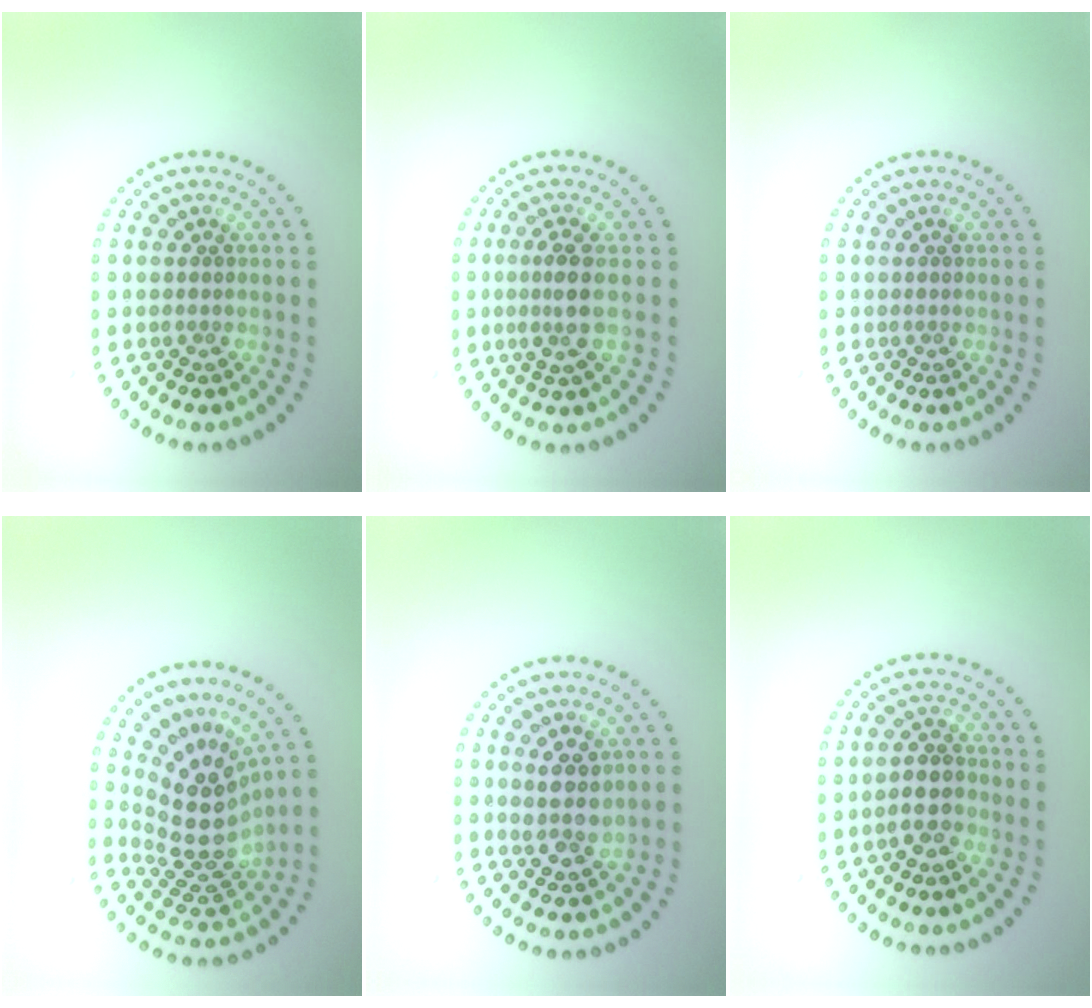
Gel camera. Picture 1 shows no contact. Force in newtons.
{"total": 2.6, "press": 2.2, "slide": 1.4}
{"total": 0.0}
{"total": 5.2, "press": 3.9, "slide": 3.4}
{"total": 2.8, "press": 2.6, "slide": 1.0}
{"total": 2.4, "press": 2.2, "slide": 0.9}